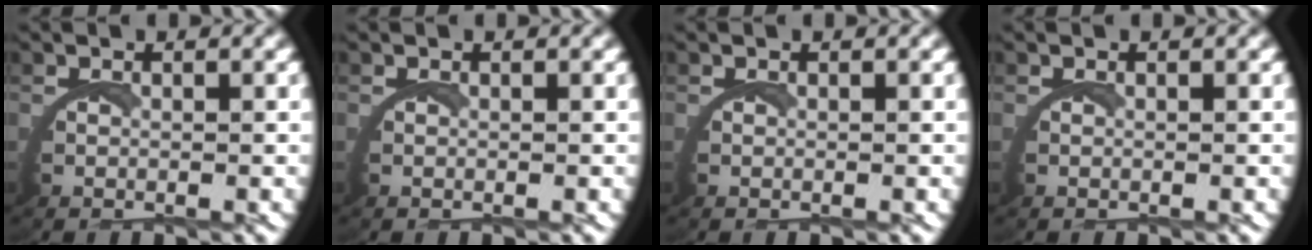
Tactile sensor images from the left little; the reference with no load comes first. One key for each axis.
{"total": 0.0}
{"total": 0.0}
{"total": 0.0}